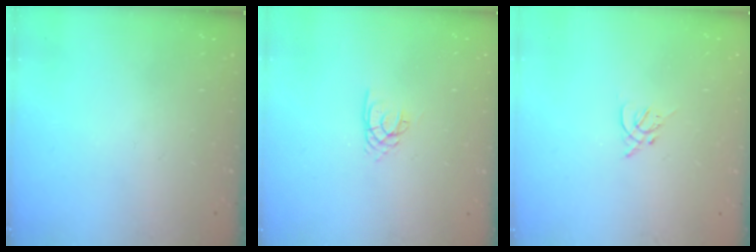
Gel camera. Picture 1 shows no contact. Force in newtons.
{"total": 1.9, "press": 1.8, "slide": 0.3}
{"total": 2.7, "press": 2.6, "slide": 0.7}